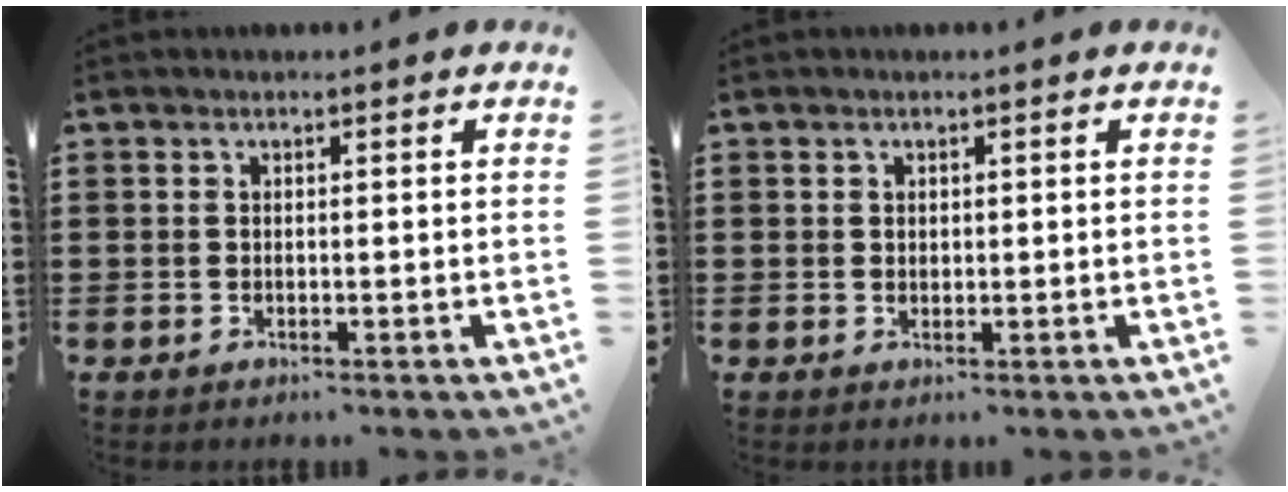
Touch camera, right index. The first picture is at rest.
{"total": 0.8, "force": [0.4, 0.6, 0.2], "torque": [-0.007, 0.003, 0.008]}